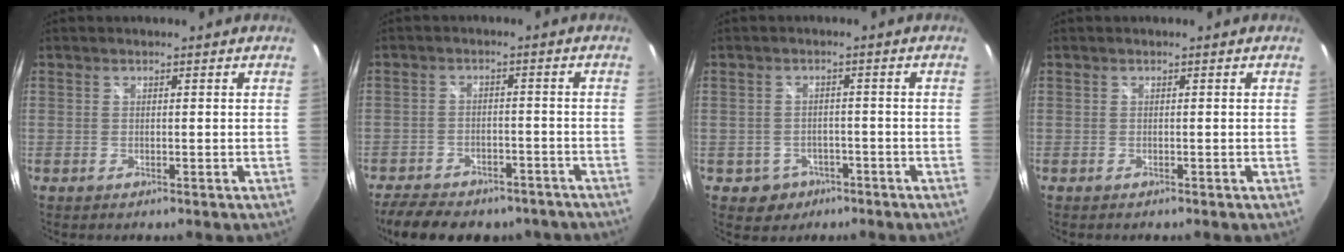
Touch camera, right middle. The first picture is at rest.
{"total": 16.0, "force": [-12.6, 6.9, 7.2], "torque": [-0.158, -0.006, -0.169]}
{"total": 4.7, "force": [-2.3, 4.0, 0.8], "torque": [-0.030, 0.010, -0.025]}
{"total": 0.0}